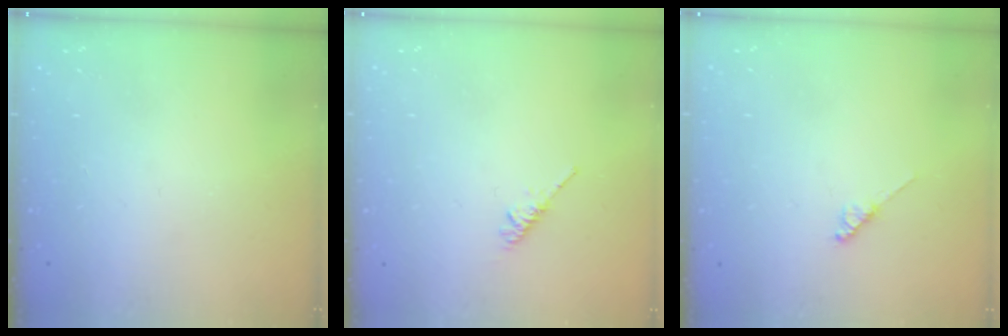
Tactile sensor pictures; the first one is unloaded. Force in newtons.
{"total": 3.3, "press": 3.2, "slide": 0.5}
{"total": 3.5, "press": 3.5, "slide": 0.4}